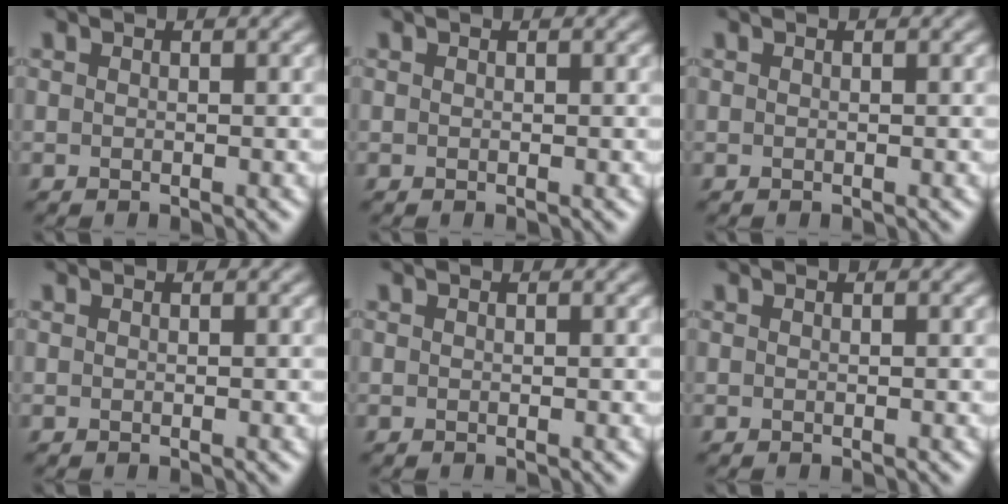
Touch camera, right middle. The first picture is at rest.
{"total": 0.0}
{"total": 0.0}
{"total": 0.0}
{"total": 0.0}
{"total": 0.0}